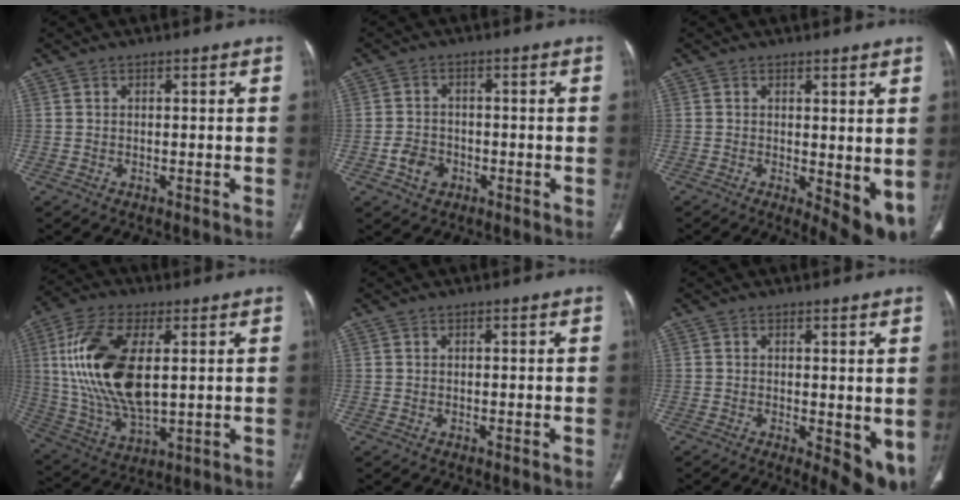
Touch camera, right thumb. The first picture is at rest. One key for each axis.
{"total": 4.4, "fx": -1.7, "fy": 3.5, "fz": 2.0, "tx": -0.025, "ty": 0.013, "tz": -0.028}
{"total": 8.0, "fx": -0.3, "fy": 3.1, "fz": 7.4, "tx": -0.094, "ty": -0.020, "tz": 0.005}
{"total": 19.6, "fx": 3.3, "fy": 9.6, "fz": 16.8, "tx": -0.339, "ty": -0.012, "tz": 0.067}
{"total": 0.0}
{"total": 7.7, "fx": -0.7, "fy": 3.1, "fz": 7.0, "tx": -0.087, "ty": -0.020, "tz": -0.002}